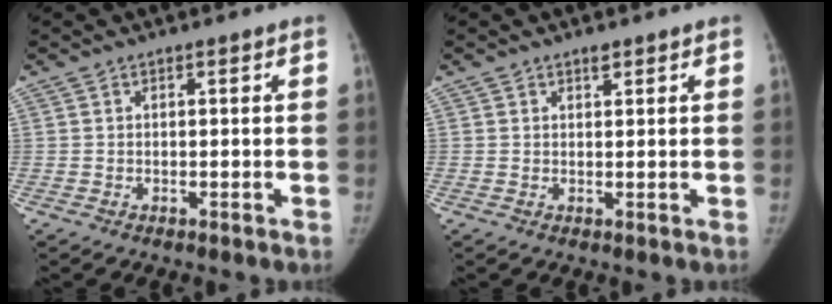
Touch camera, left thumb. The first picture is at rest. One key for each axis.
{"total": 1.0, "fx": 0.8, "fy": 0.5, "fz": 0.4, "tx": 0.005, "ty": -0.006, "tz": 0.010}